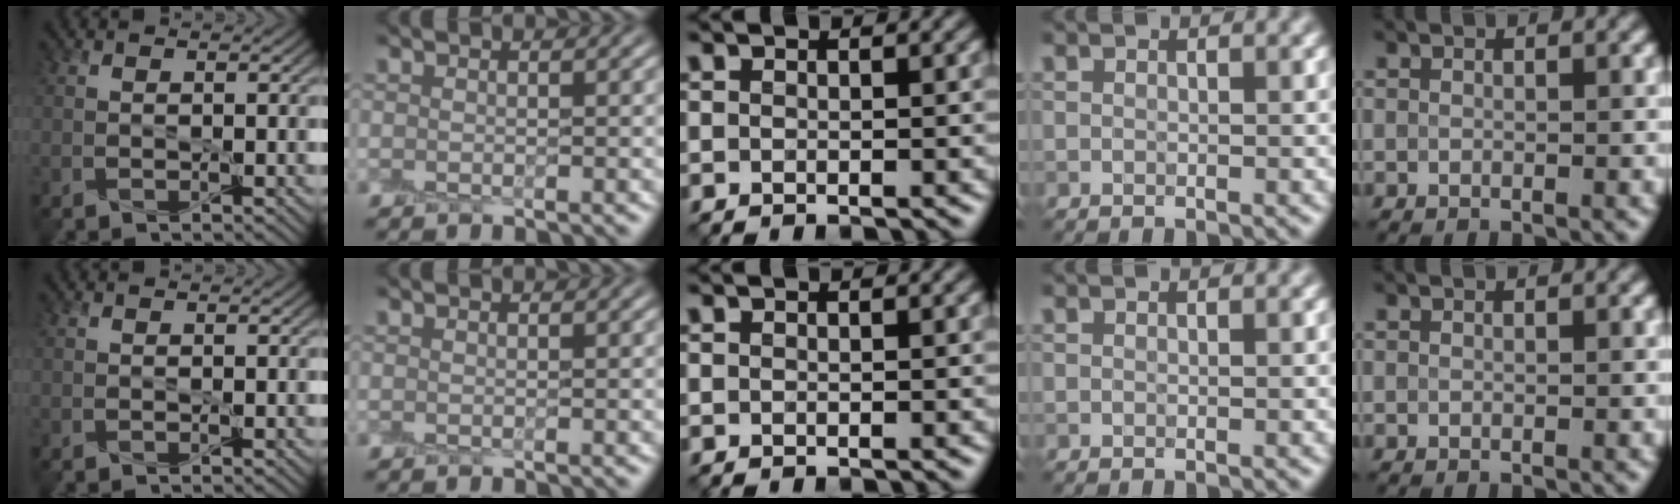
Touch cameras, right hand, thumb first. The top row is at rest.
{}